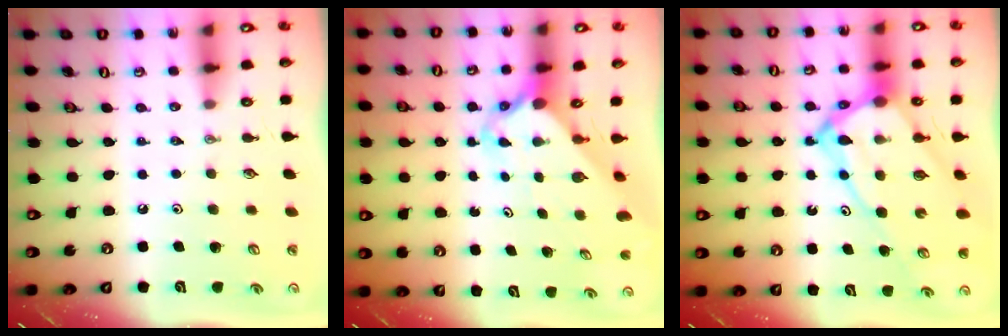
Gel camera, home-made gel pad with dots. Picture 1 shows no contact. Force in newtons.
{"total": 2.8, "press": 2.8, "slide": 0.3}
{"total": 16.6, "press": 16.5, "slide": 1.4}